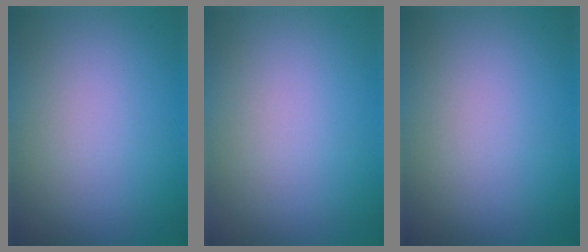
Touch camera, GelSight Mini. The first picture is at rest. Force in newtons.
{"total": 0.0}
{"total": 0.0}